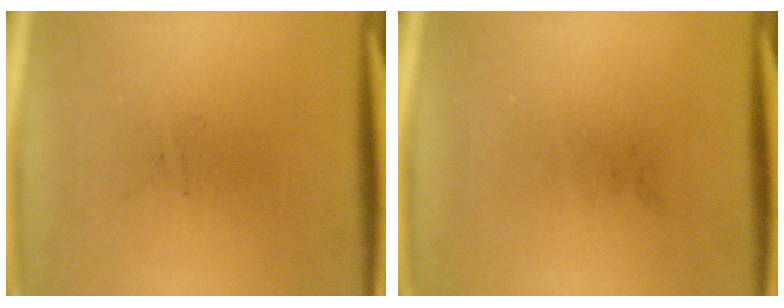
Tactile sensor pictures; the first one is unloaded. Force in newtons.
{"total": 0.0}